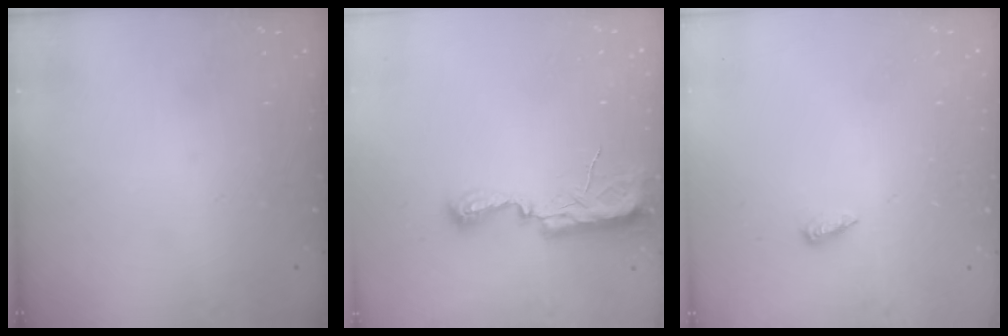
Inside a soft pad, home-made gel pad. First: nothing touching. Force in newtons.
{"total": 7.7, "press": 7.7, "slide": 0.8}
{"total": 6.0, "press": 6.0, "slide": 0.6}